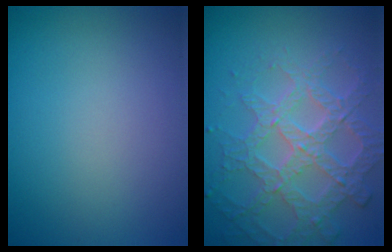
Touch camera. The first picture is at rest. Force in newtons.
{"total": 4.5, "press": 4.3, "slide": 1.2}